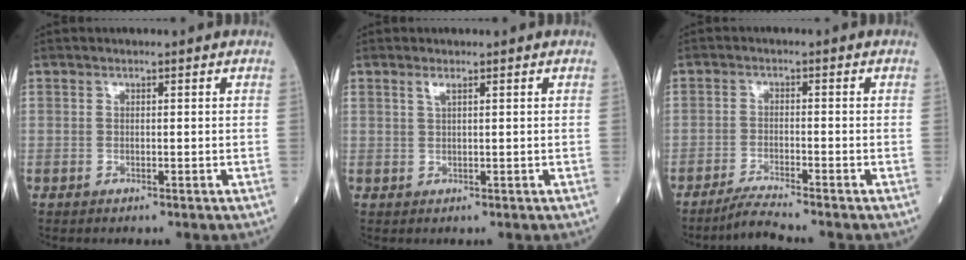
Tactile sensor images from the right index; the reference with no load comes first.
{"total": 1.2, "force": [0.7, 0.0, 0.9], "torque": [-0.022, 0.001, 0.015]}
{"total": 3.6, "force": [-3.3, -1.2, 0.9], "torque": [-0.027, -0.019, -0.067]}